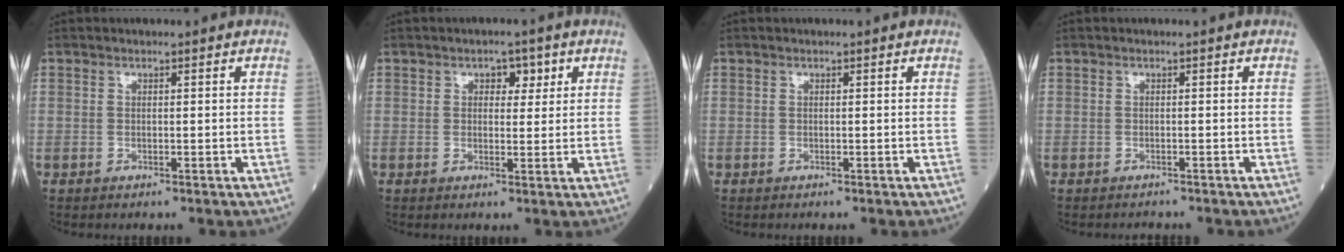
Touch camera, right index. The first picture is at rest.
{"total": 3.0, "force": [1.3, 1.9, 1.9], "torque": [-0.018, 0.007, 0.015]}
{"total": 0.0}
{"total": 0.7, "force": [-0.7, 0.1, -0.2], "torque": [-0.004, -0.005, -0.010]}